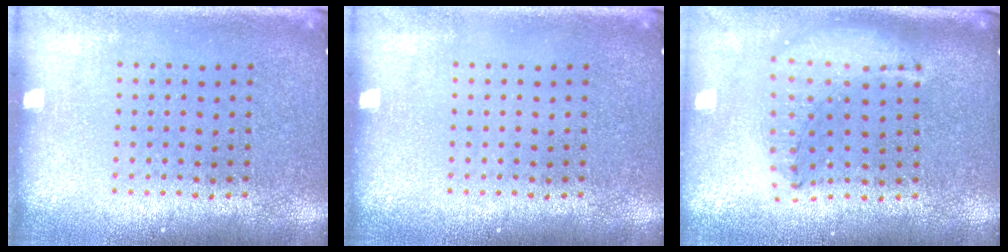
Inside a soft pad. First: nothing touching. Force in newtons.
{"total": 0.0}
{"total": 1.5, "press": 1.3, "slide": 0.7}